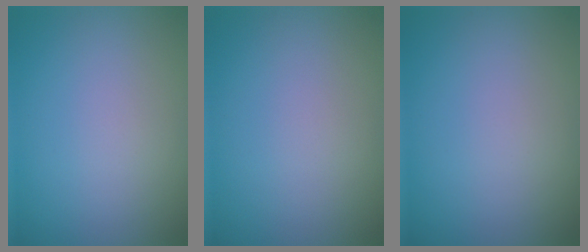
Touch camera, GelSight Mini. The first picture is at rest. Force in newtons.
{"total": 0.0}
{"total": 0.0}